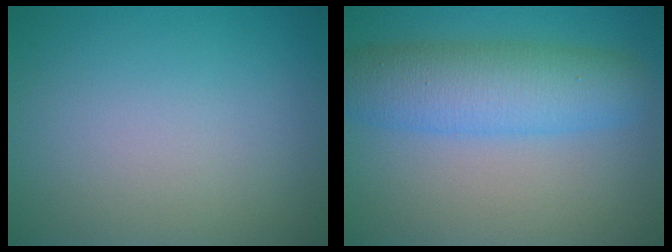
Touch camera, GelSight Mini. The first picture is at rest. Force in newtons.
{"total": 6.5, "press": 6.5, "slide": 0.1}